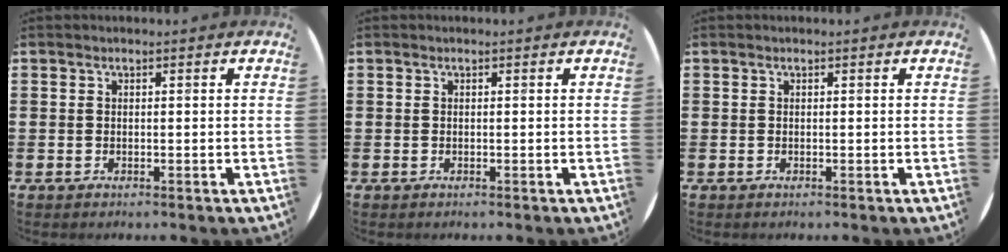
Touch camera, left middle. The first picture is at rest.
{"total": 0.0}
{"total": 0.0}